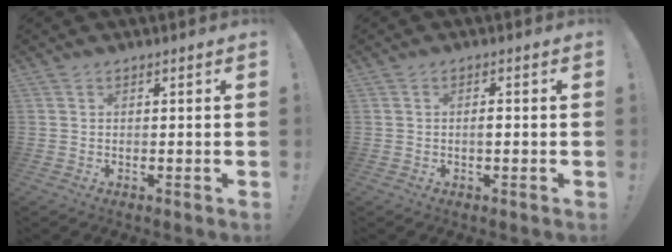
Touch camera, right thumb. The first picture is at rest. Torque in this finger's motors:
{"motor_torque": [0.14, 0.16, -0.01, -0.04, 0.00]}